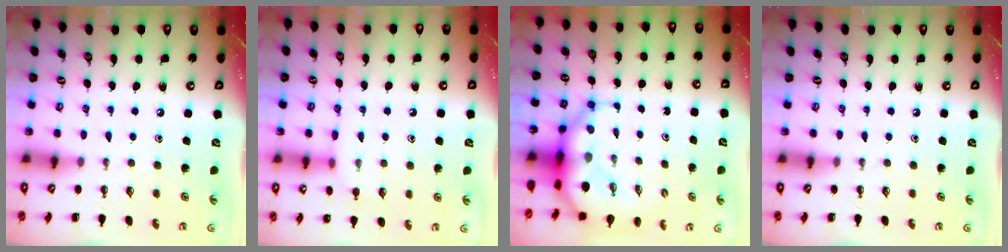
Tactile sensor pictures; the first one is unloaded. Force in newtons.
{"total": 7.7, "press": 7.5, "slide": 1.5}
{"total": 8.0, "press": 7.6, "slide": 2.3}
{"total": 0.0}